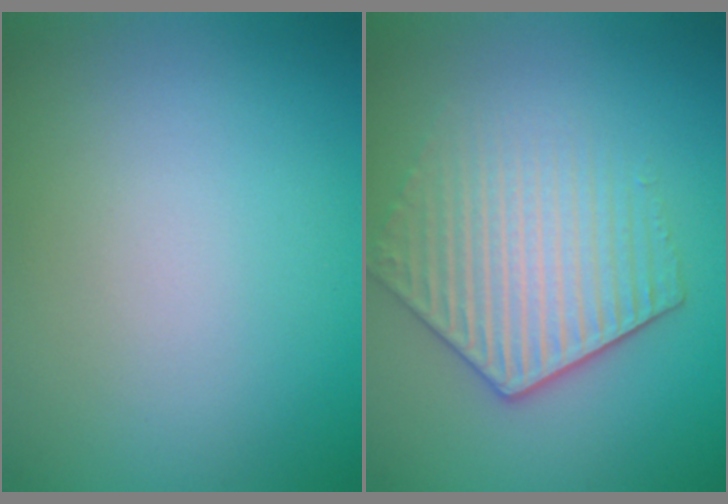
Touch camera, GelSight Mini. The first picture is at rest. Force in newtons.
{"total": 4.5, "press": 3.8, "slide": 2.3}